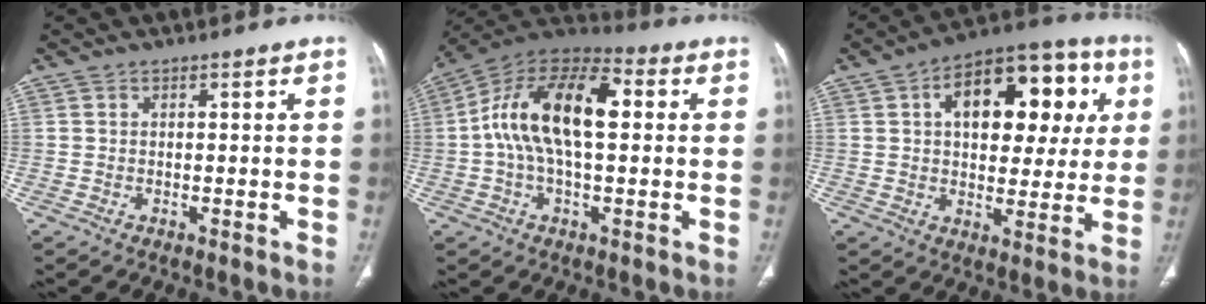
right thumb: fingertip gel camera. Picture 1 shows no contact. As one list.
[{"total": 17.5, "force": [2.1, 8.7, 15.0], "torque": [-0.266, 0.041, 0.028]}, {"total": 20.0, "force": [5.5, 11.3, 15.5], "torque": [-0.162, 0.020, 0.073]}]